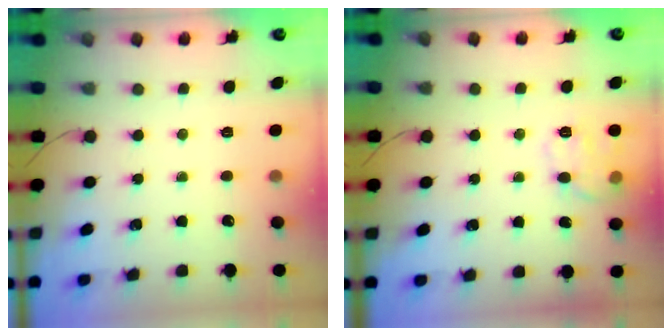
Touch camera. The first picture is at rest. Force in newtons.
{"total": 9.9, "press": 9.9, "slide": 0.7}